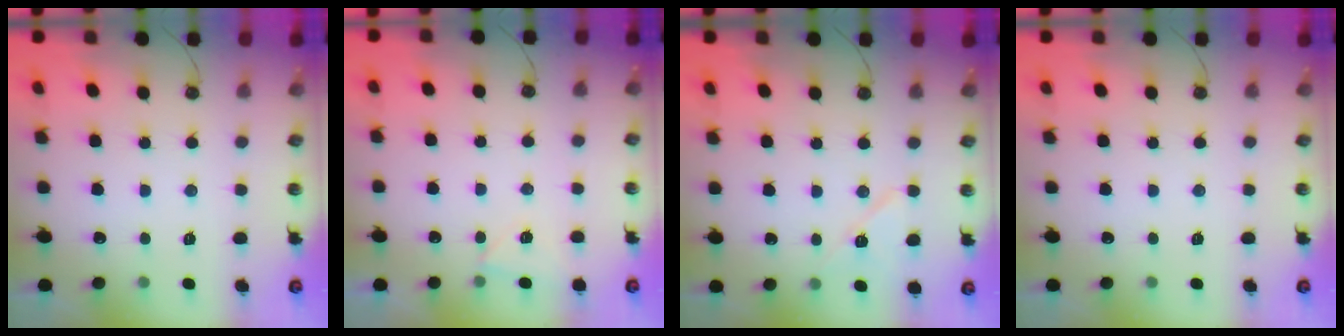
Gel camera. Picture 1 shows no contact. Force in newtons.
{"total": 4.0, "press": 3.3, "slide": 2.3}
{"total": 8.8, "press": 8.7, "slide": 1.7}
{"total": 0.0}